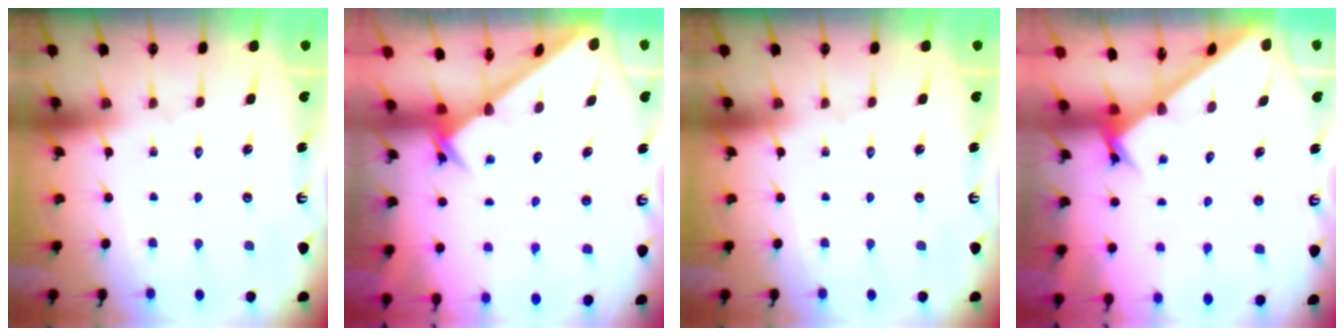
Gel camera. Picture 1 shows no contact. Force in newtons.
{"total": 2.4, "press": 2.4, "slide": 0.2}
{"total": 0.0}
{"total": 2.6, "press": 2.6, "slide": 0.3}